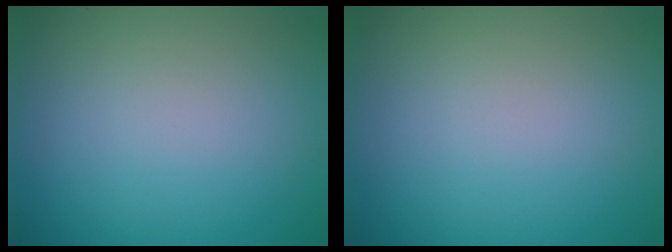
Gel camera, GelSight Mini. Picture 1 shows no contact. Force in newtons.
{"total": 0.0}